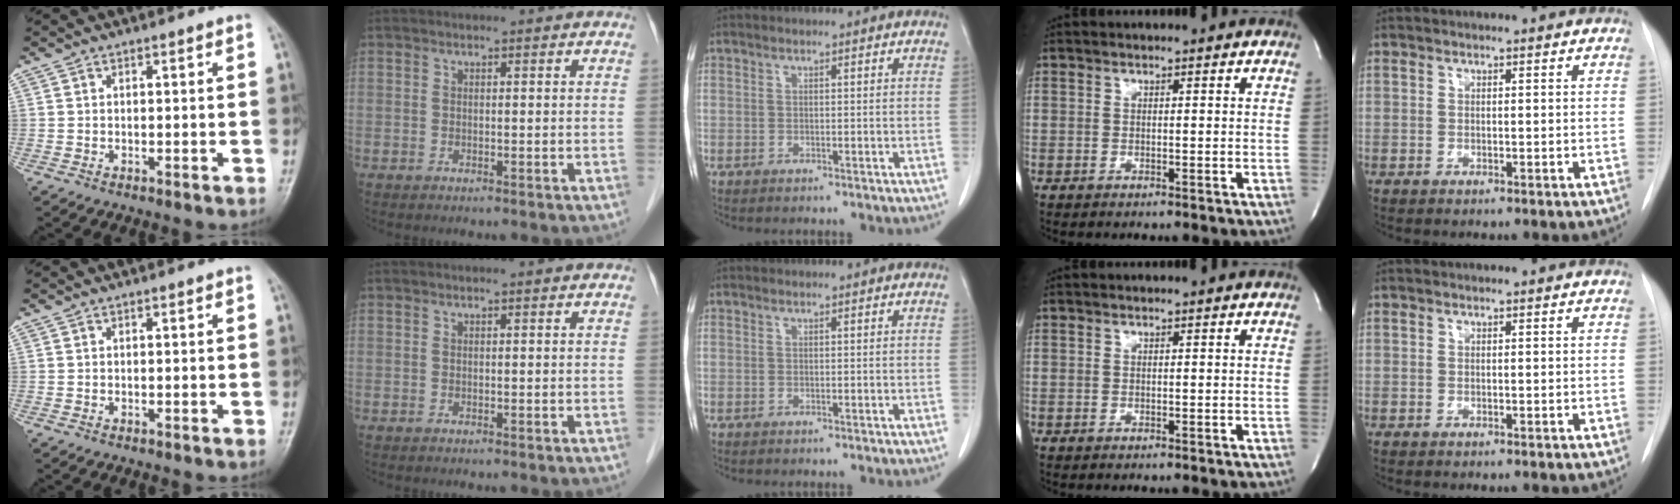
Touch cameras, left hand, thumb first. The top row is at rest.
{}